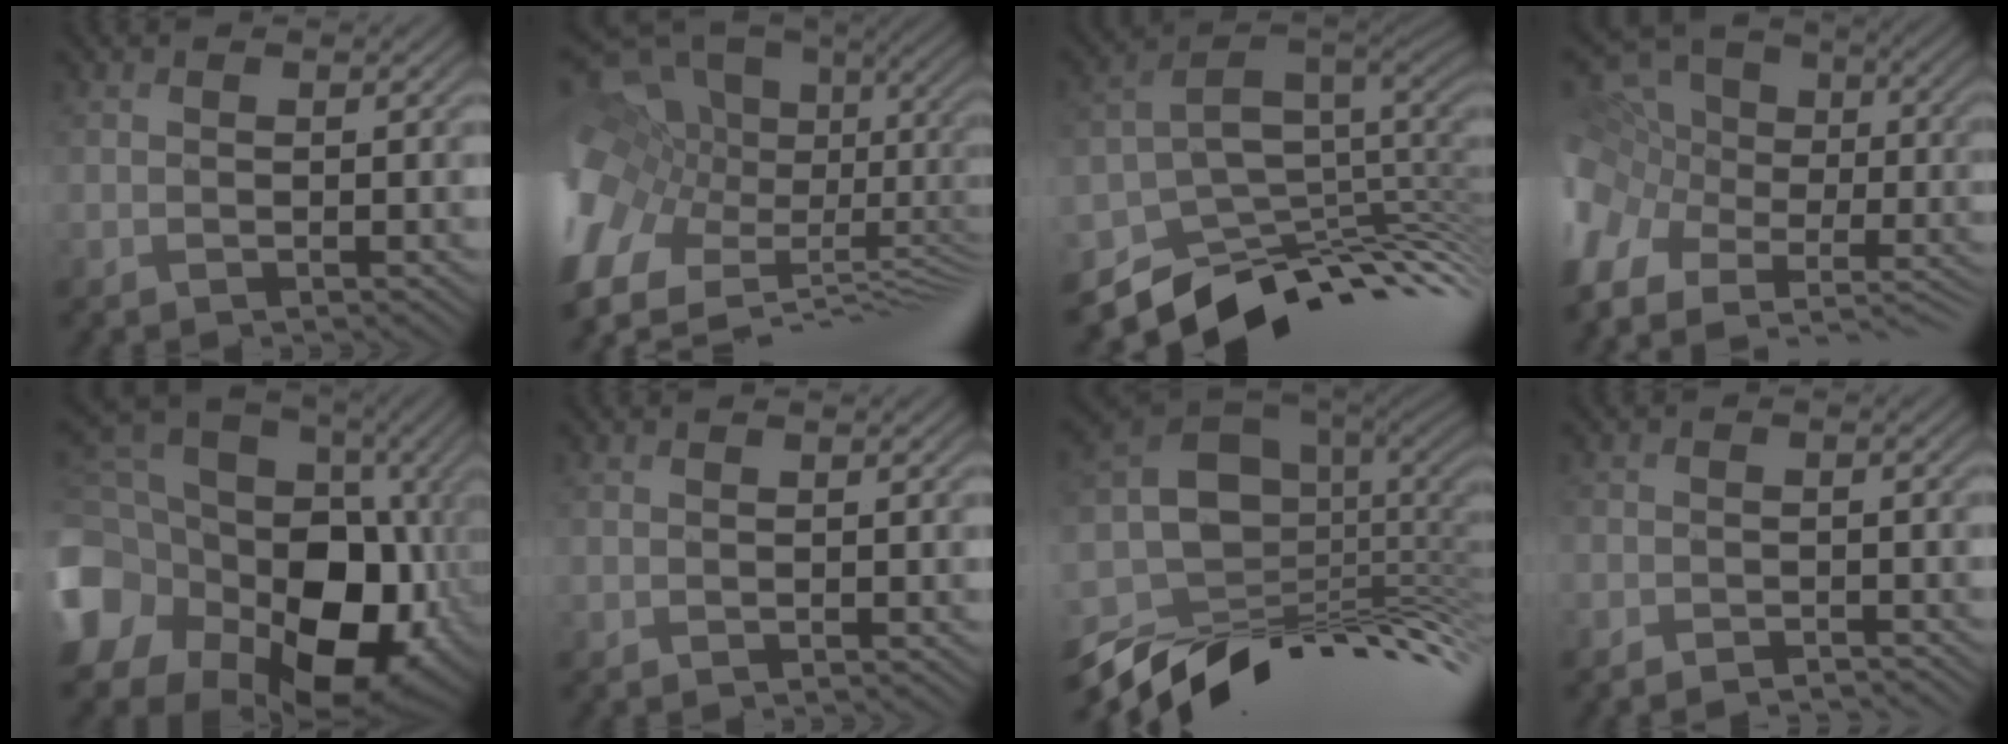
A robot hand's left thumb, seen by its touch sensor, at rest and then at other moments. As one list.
[{"total": 18.8, "force": [-3.3, 11.1, 14.8], "torque": [-0.304, 0.002, -0.020]}, {"total": 10.9, "force": [-3.4, 6.8, 7.8], "torque": [-0.169, -0.026, -0.045]}, {"total": 15.2, "force": [-8.5, 10.2, 7.5], "torque": [-0.228, -0.022, -0.090]}, {"total": 21.3, "force": [-4.4, 16.8, 12.4], "torque": [-0.277, -0.061, -0.050]}, {"total": 0.0}, {"total": 15.1, "force": [-4.2, 9.0, 11.4], "torque": [-0.246, -0.022, -0.064]}, {"total": 2.4, "force": [-2.3, 0.6, 0.5], "torque": [-0.003, -0.004, -0.044]}]